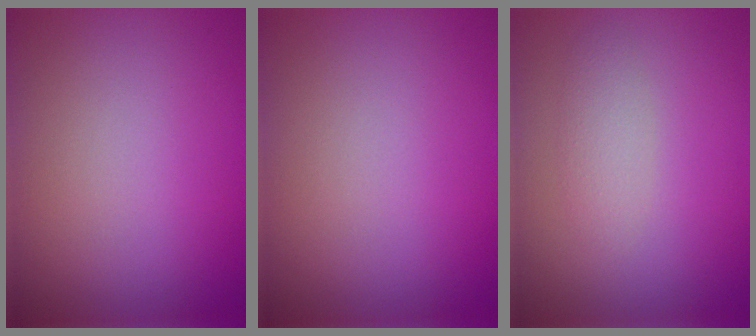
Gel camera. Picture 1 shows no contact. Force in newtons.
{"total": 0.0}
{"total": 1.7, "press": 1.7, "slide": 0.1}